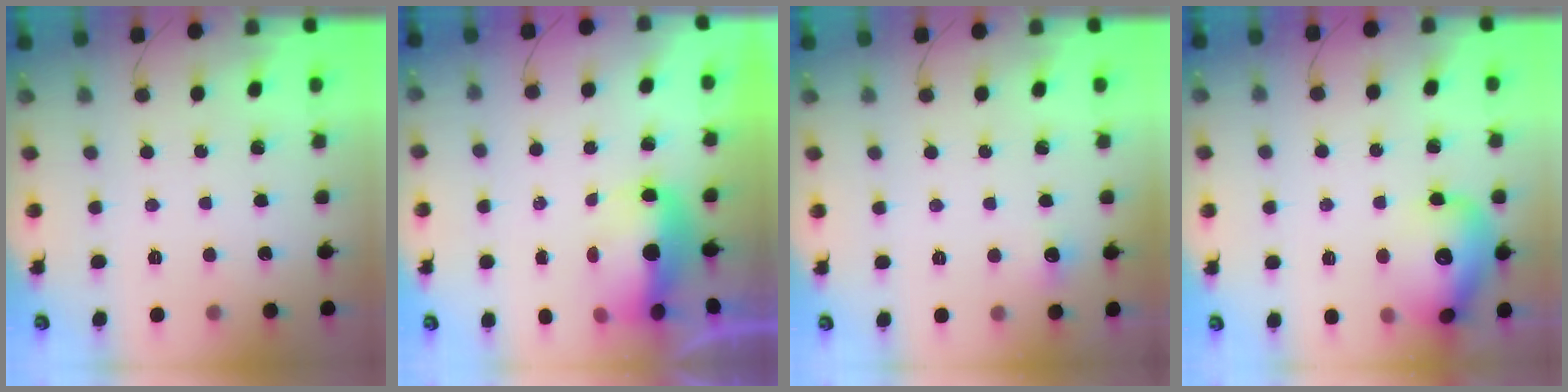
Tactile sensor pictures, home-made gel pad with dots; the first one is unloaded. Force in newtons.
{"total": 8.0, "press": 7.1, "slide": 3.7}
{"total": 4.2, "press": 3.9, "slide": 1.7}
{"total": 17.0, "press": 16.9, "slide": 2.0}